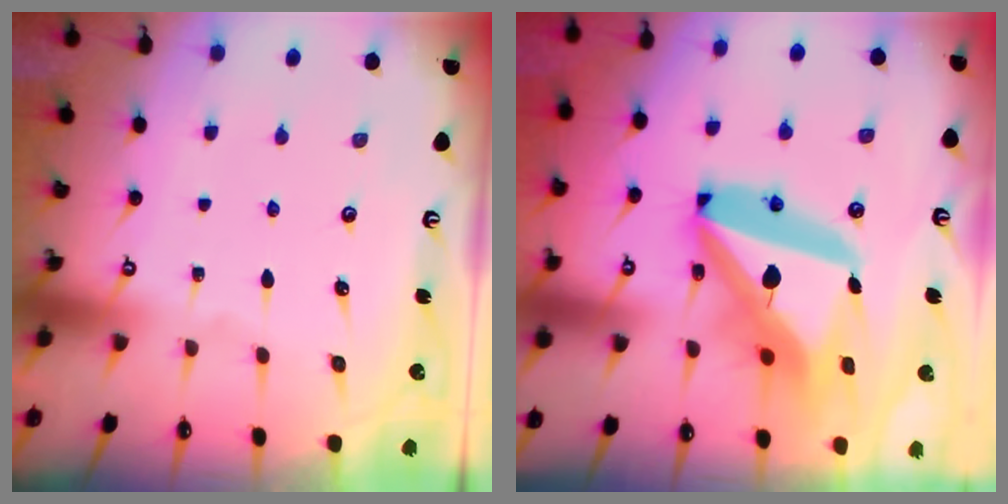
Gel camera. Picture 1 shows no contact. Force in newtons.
{"total": 21.8, "press": 21.7, "slide": 2.5}